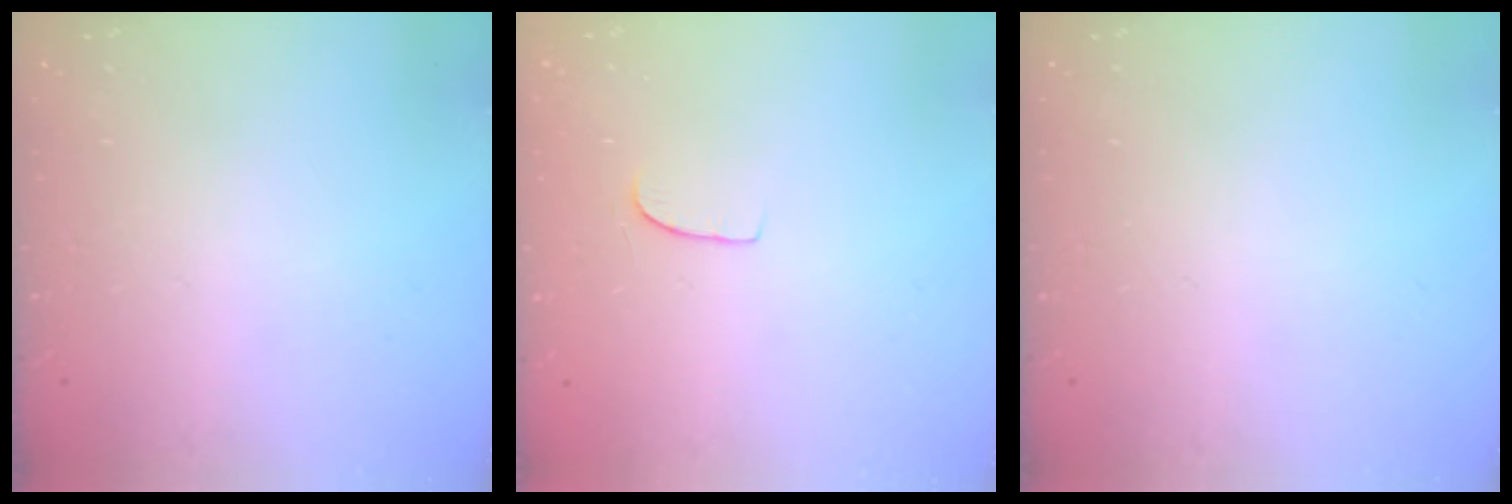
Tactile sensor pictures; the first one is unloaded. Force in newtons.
{"total": 5.8, "press": 5.8, "slide": 0.3}
{"total": 0.0}